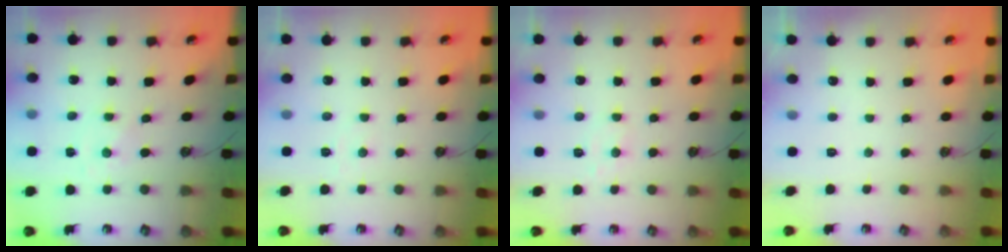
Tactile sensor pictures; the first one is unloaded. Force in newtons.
{"total": 3.3, "press": 3.2, "slide": 0.5}
{"total": 6.2, "press": 6.2, "slide": 0.6}
{"total": 0.0}